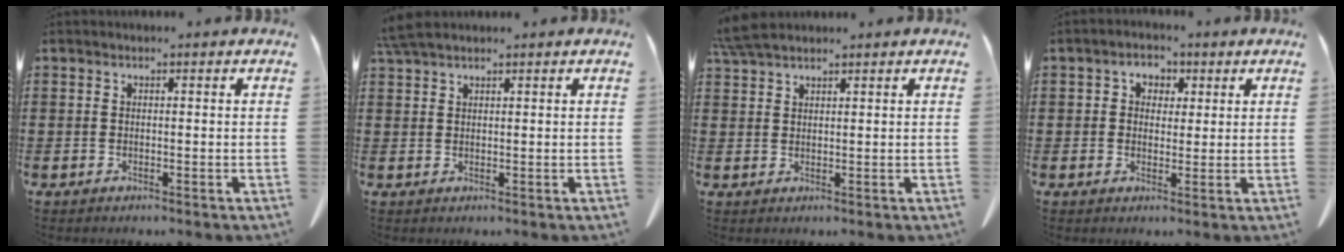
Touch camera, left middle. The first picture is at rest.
{"total": 2.8, "force": [2.3, 0.3, 1.6], "torque": [-0.039, 0.002, 0.046]}
{"total": 3.9, "force": [3.3, 0.6, 1.9], "torque": [-0.048, -0.001, 0.065]}
{"total": 2.8, "force": [0.8, 2.4, 1.0], "torque": [-0.025, 0.008, 0.010]}